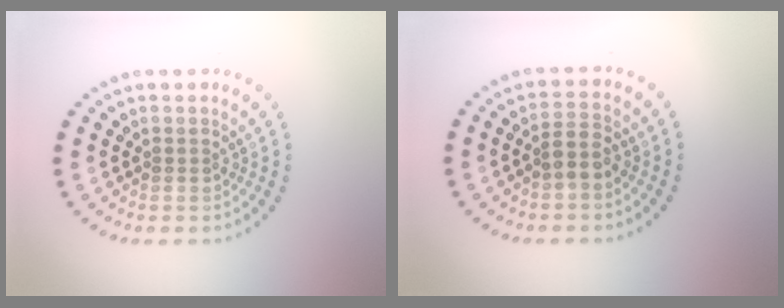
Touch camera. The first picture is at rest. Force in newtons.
{"total": 2.2, "press": 1.9, "slide": 1.1}